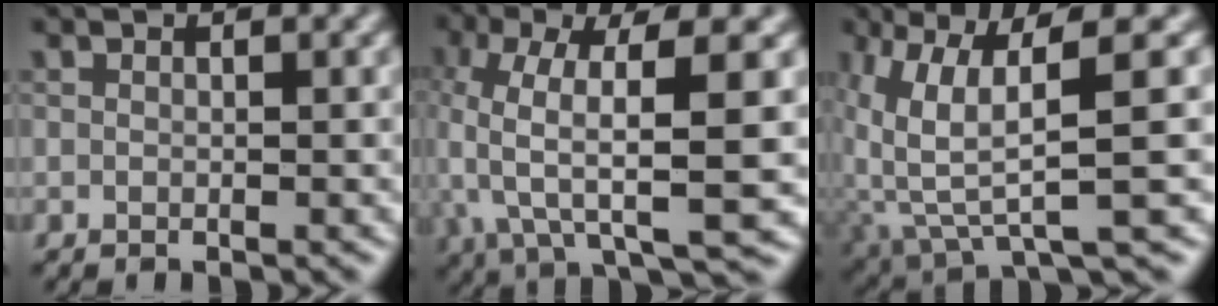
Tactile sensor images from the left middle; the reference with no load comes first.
{"total": 10.3, "force": [-0.5, 3.6, 9.6], "torque": [-0.189, -0.002, -0.010]}
{"total": 7.4, "force": [1.8, 1.5, 7.0], "torque": [-0.137, -0.005, 0.039]}